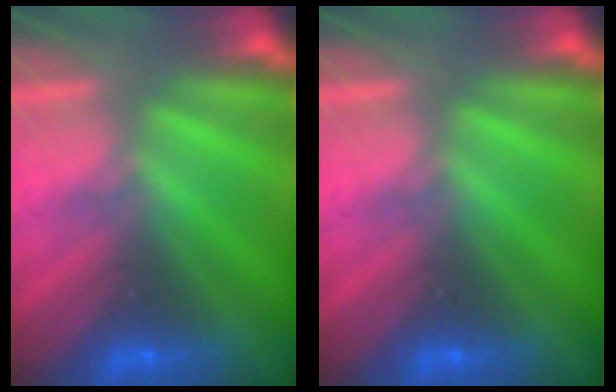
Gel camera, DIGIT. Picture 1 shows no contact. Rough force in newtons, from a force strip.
{"total": 0.0}